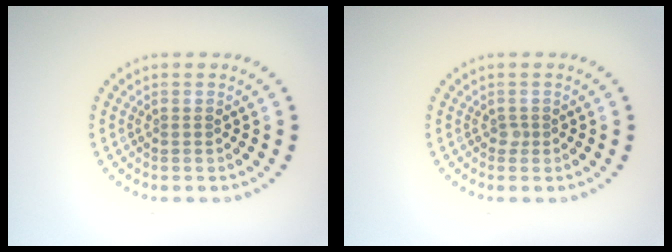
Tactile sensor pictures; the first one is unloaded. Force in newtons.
{"total": 0.7, "press": 0.5, "slide": 0.5}